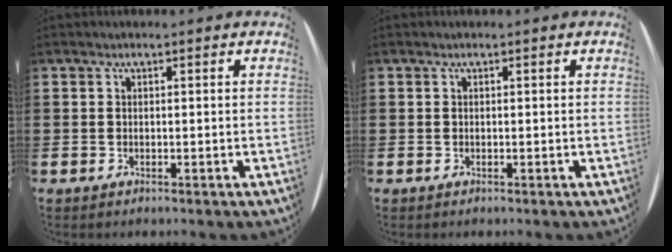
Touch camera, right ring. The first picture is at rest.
{"total": 0.0}